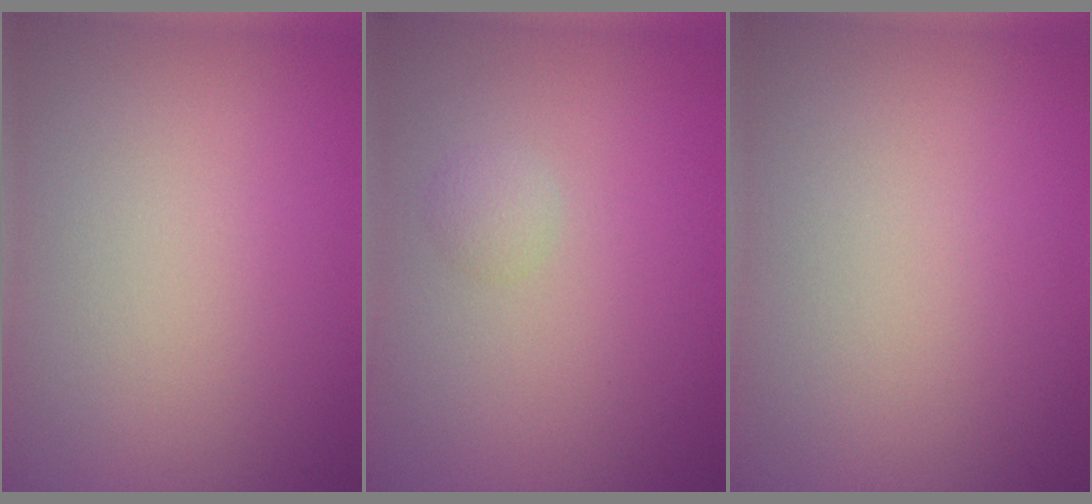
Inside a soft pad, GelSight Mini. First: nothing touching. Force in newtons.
{"total": 1.1, "press": 1.1, "slide": 0.0}
{"total": 0.0}